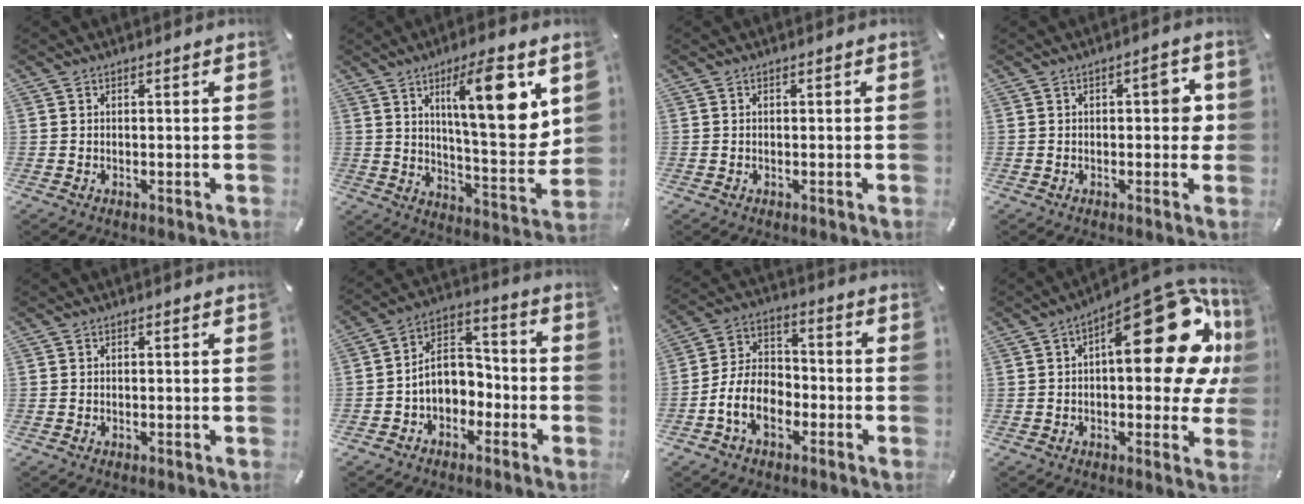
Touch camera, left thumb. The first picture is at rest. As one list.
[{"total": 17.7, "force": [7.5, 4.5, 15.3], "torque": [-0.233, -0.038, 0.108]}, {"total": 0.0}, {"total": 5.5, "force": [0.5, 2.7, 4.8], "torque": [-0.049, -0.001, 0.000]}, {"total": 0.0}, {"total": 8.6, "force": [-2.0, 7.3, 4.1], "torque": [-0.075, 0.011, -0.038]}, {"total": 10.9, "force": [-4.8, 7.4, 6.3], "torque": [-0.146, 0.022, -0.091]}, {"total": 27.2, "force": [7.5, 12.6, 22.8], "torque": [-0.273, -0.055, 0.129]}]